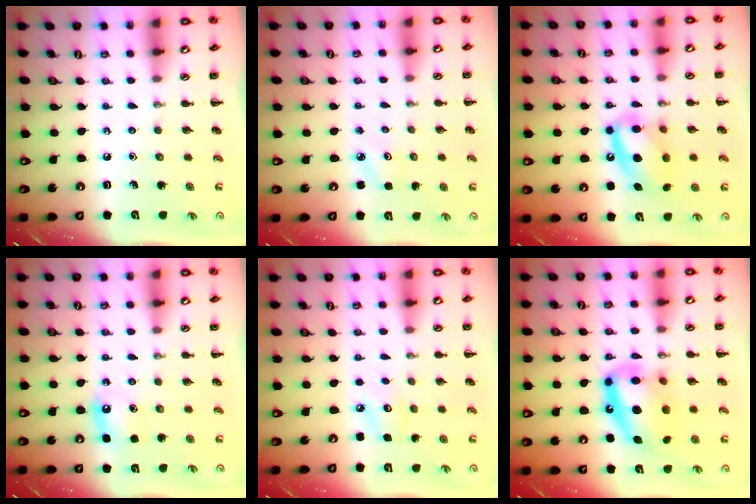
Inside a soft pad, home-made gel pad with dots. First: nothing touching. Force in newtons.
{"total": 2.1, "press": 2.0, "slide": 0.6}
{"total": 14.5, "press": 14.3, "slide": 2.7}
{"total": 5.7, "press": 5.4, "slide": 1.9}
{"total": 4.1, "press": 4.1, "slide": 0.6}
{"total": 16.3, "press": 15.7, "slide": 4.4}